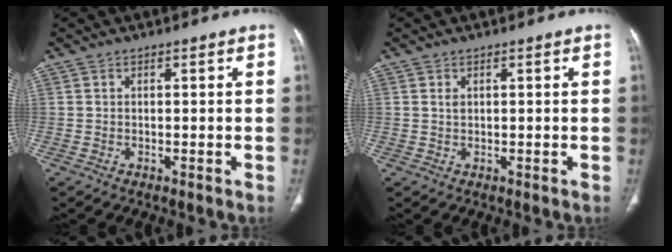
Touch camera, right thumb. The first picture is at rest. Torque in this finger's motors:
{"motor_torque": [0.36, 0.61, 0.31, 0.06, -0.08]}